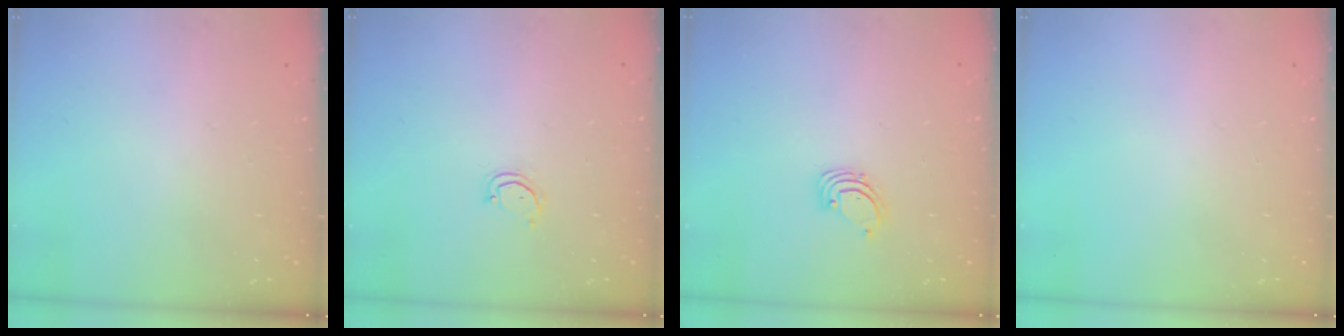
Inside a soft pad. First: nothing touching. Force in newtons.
{"total": 2.9, "press": 2.9, "slide": 0.3}
{"total": 1.4, "press": 1.4, "slide": 0.1}
{"total": 0.0}